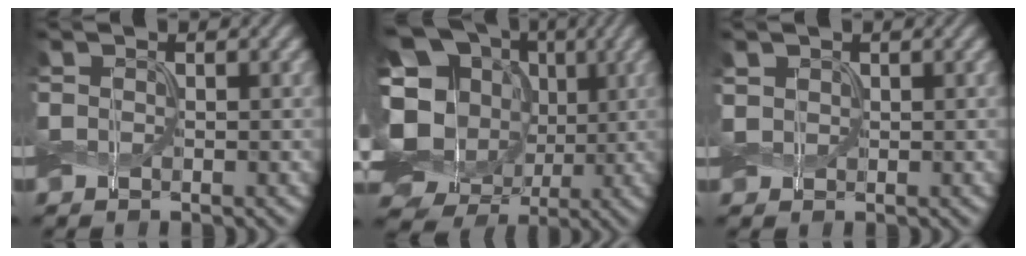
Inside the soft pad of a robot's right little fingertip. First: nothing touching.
{"total": 20.8, "force": [-1.0, 18.3, 9.7], "torque": [-0.212, 0.026, -0.044]}
{"total": 1.0, "force": [0.5, 0.8, 0.3], "torque": [-0.013, 0.002, 0.009]}